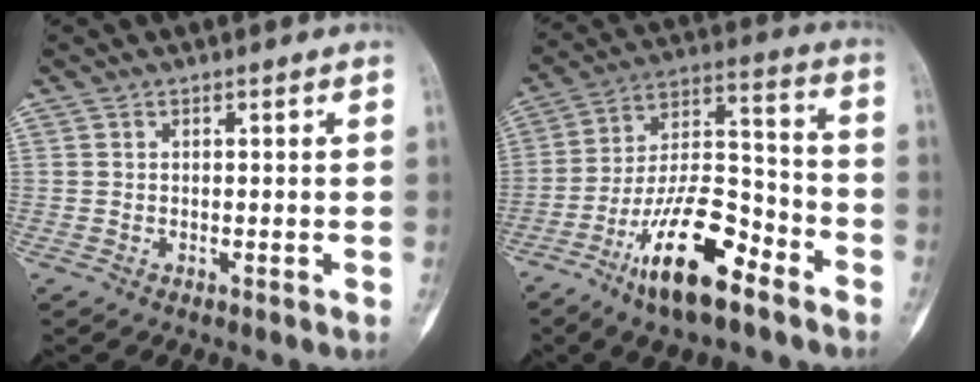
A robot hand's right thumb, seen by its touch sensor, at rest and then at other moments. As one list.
[{"total": 18.0, "force": [-10.5, 6.4, 13.0], "torque": [-0.223, 0.074, -0.189]}]